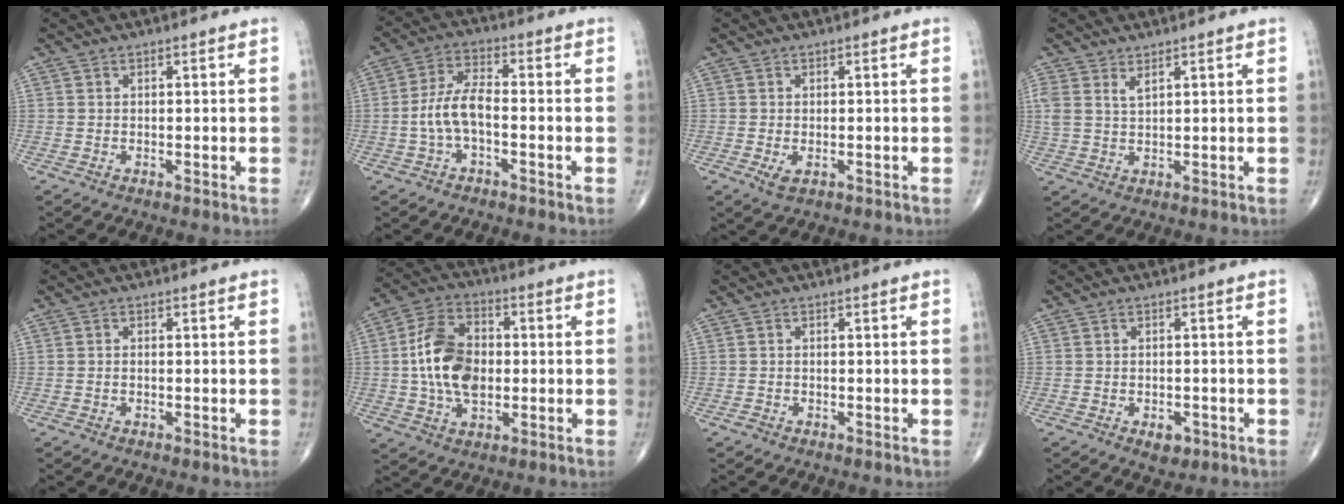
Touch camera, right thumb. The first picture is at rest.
{"total": 7.3, "force": [-1.7, 3.3, 6.3], "torque": [-0.135, 0.027, -0.037]}
{"total": 2.2, "force": [-0.7, 1.1, 1.7], "torque": [-0.033, -0.004, -0.009]}
{"total": 3.1, "force": [1.9, 1.1, 2.1], "torque": [-0.048, -0.005, 0.045]}
{"total": 0.5, "force": [-0.2, 0.3, 0.4], "torque": [-0.007, 0.001, -0.006]}
{"total": 13.8, "force": [-0.1, 8.8, 10.6], "torque": [-0.185, 0.018, -0.004]}
{"total": 0.7, "force": [-0.5, 0.5, 0.2], "torque": [-0.005, 0.001, -0.012]}
{"total": 3.0, "force": [-1.4, 1.8, 1.9], "torque": [-0.020, 0.001, -0.014]}